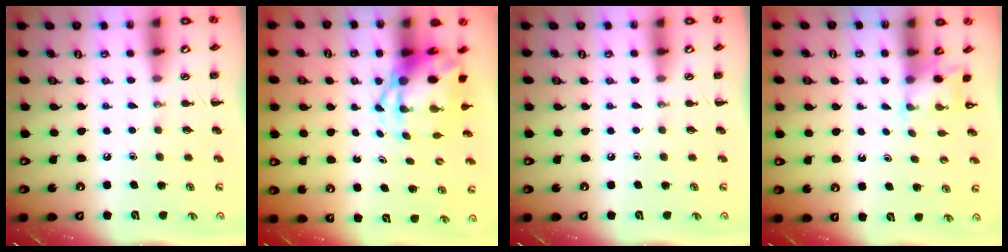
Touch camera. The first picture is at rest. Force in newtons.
{"total": 5.1, "press": 4.9, "slide": 1.3}
{"total": 0.0}
{"total": 2.0, "press": 2.0, "slide": 0.5}